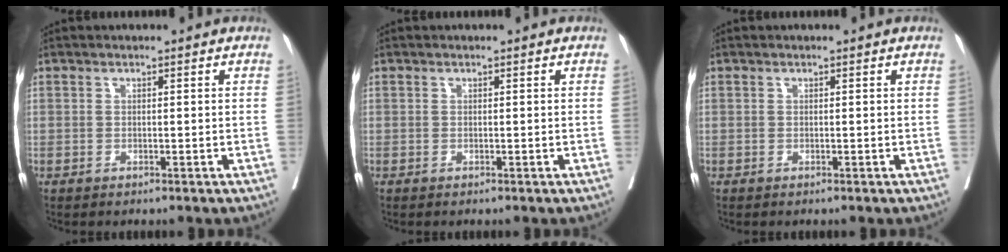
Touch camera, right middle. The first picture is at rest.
{"total": 0.0}
{"total": 0.0}